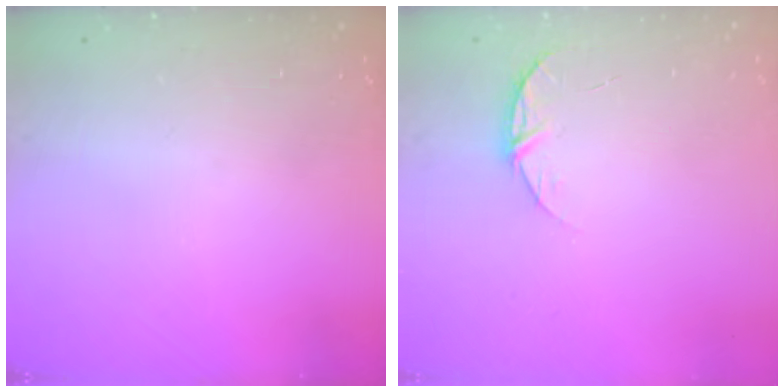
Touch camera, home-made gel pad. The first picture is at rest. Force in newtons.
{"total": 6.1, "press": 6.1, "slide": 0.7}